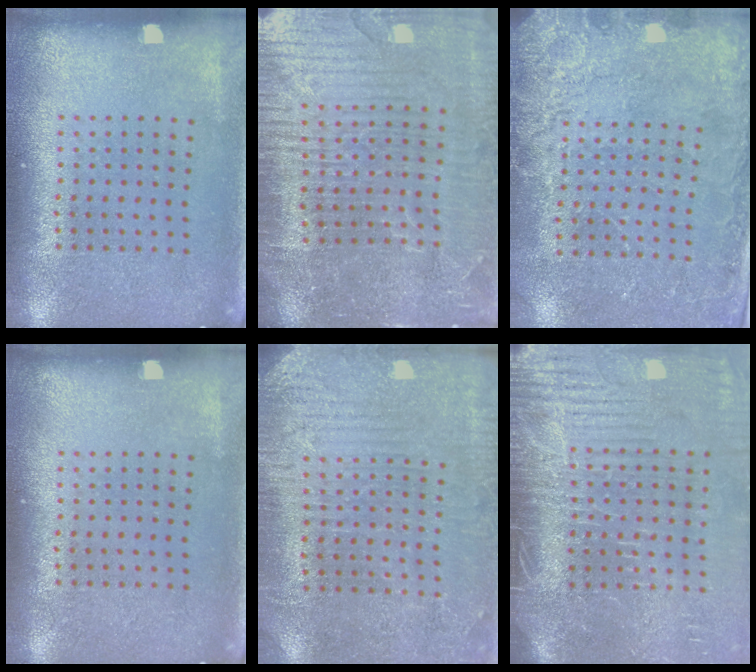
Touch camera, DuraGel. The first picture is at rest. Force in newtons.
{"total": 5.1, "press": 4.6, "slide": 2.1}
{"total": 2.5, "press": 2.4, "slide": 0.7}
{"total": 0.0}
{"total": 2.9, "press": 2.8, "slide": 0.6}
{"total": 4.3, "press": 3.8, "slide": 2.1}